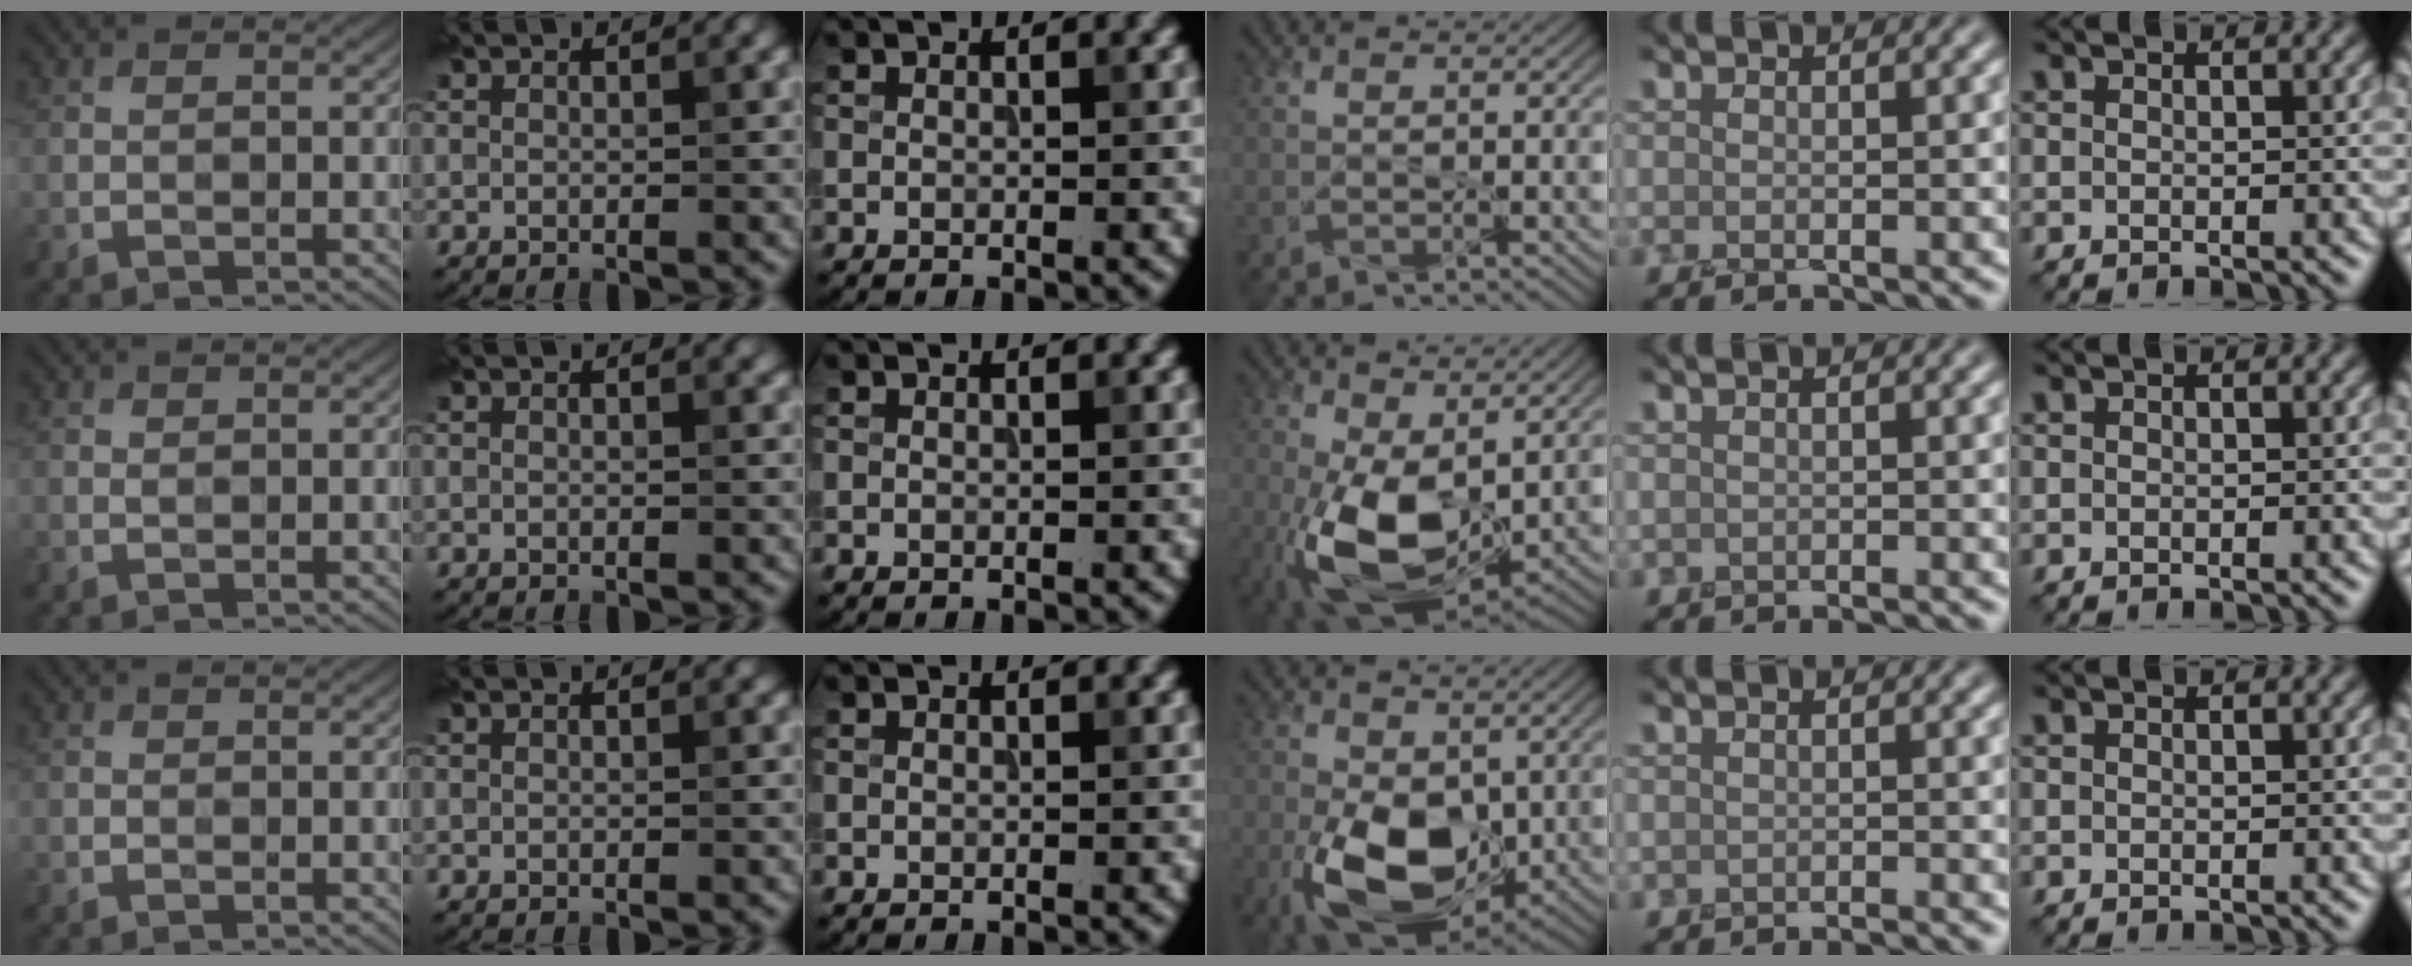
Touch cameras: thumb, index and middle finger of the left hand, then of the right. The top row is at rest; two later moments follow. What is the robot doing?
{"motion": "peel", "object": "bandage"}